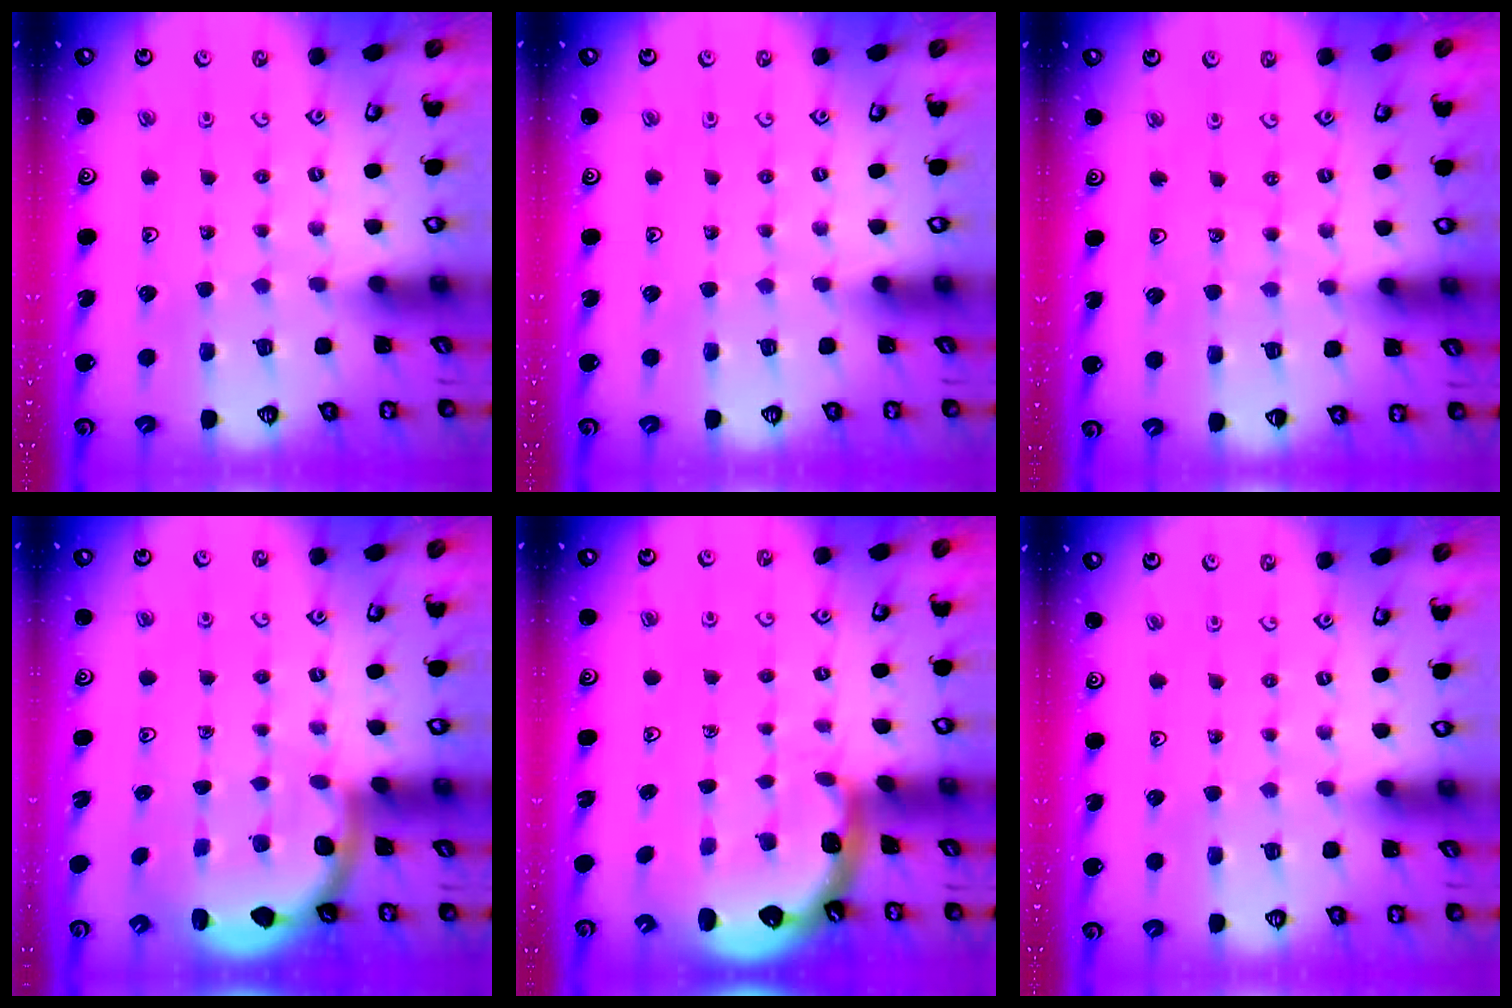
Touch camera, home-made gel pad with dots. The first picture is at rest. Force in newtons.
{"total": 0.0}
{"total": 3.1, "press": 2.8, "slide": 1.4}
{"total": 2.6, "press": 2.6, "slide": 0.7}
{"total": 1.7, "press": 1.5, "slide": 0.7}
{"total": 0.0}